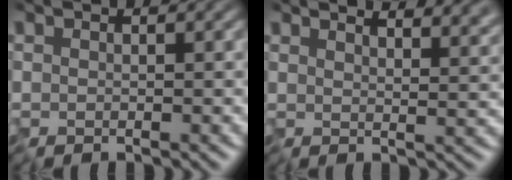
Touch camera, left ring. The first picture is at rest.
{"total": 9.3, "force": [7.1, 3.2, 5.0], "torque": [-0.045, 0.027, 0.056]}